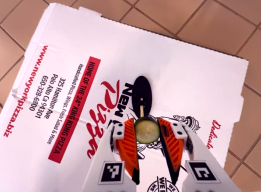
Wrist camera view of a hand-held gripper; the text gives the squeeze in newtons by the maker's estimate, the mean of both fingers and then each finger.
{"total": 7.9, "left": 7.6, "right": 8.1}